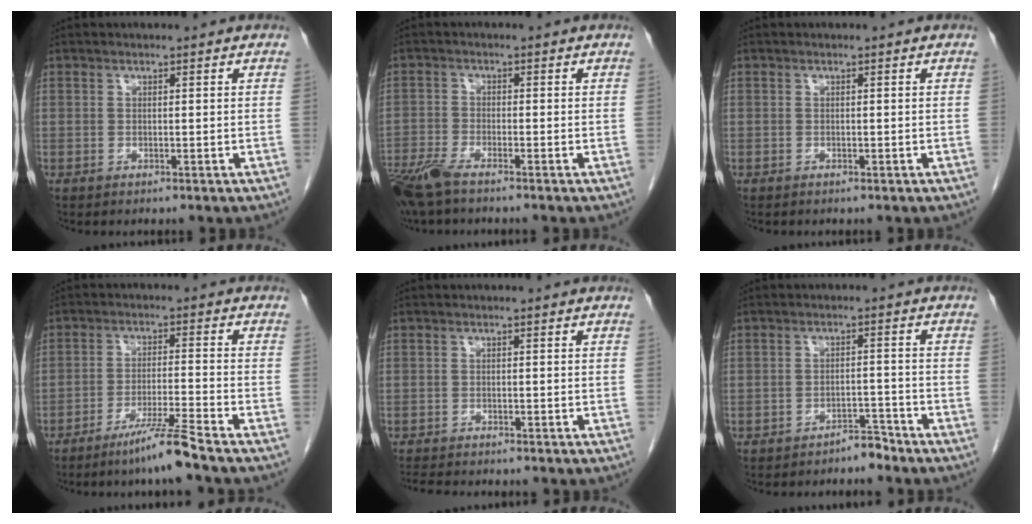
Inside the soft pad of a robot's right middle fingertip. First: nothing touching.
{"total": 6.4, "force": [-5.1, 0.8, 3.8], "torque": [-0.077, -0.017, -0.098]}
{"total": 0.0}
{"total": 6.7, "force": [-5.2, -1.6, 3.9], "torque": [-0.067, -0.025, -0.100]}
{"total": 5.3, "force": [-4.8, 0.8, 2.1], "torque": [-0.033, -0.012, -0.074]}
{"total": 2.8, "force": [-2.7, 0.5, 0.5], "torque": [-0.002, -0.002, -0.040]}